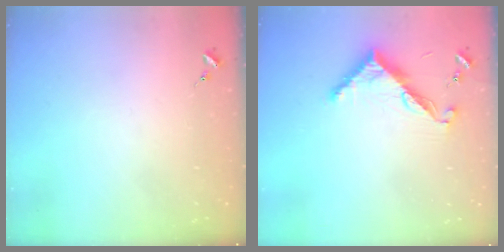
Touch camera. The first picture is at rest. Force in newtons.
{"total": 8.5, "press": 8.5, "slide": 0.6}